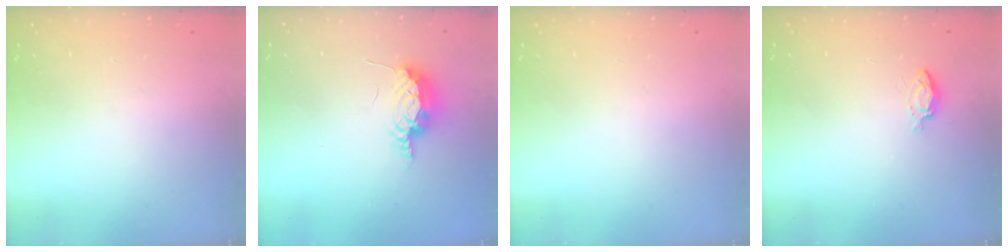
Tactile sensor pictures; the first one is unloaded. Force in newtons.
{"total": 10.6, "press": 8.5, "slide": 6.4}
{"total": 0.0}
{"total": 3.8, "press": 3.7, "slide": 0.6}